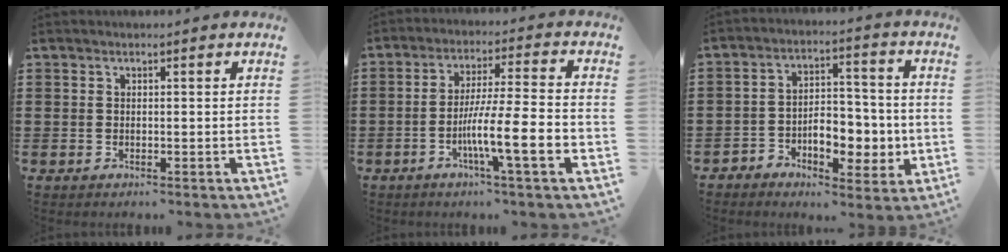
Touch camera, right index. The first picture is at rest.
{"total": 10.7, "force": [-3.6, 1.1, 10.0], "torque": [-0.177, -0.007, -0.064]}
{"total": 6.8, "force": [-2.2, 4.8, 4.3], "torque": [-0.066, 0.007, -0.042]}